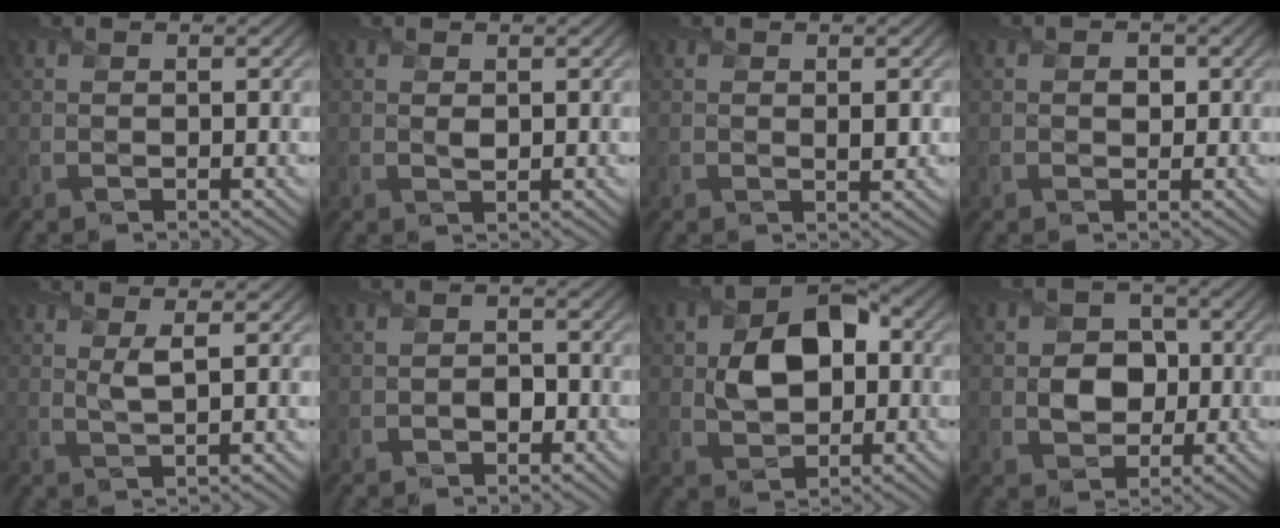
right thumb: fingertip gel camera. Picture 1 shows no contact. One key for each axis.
{"total": 0.9, "fx": 0.3, "fy": 0.6, "fz": 0.6, "tx": -0.012, "ty": -0.005, "tz": 0.006}
{"total": 1.3, "fx": 0.0, "fy": 0.7, "fz": 1.0, "tx": -0.014, "ty": -0.008, "tz": 0.002}
{"total": 1.3, "fx": 0.1, "fy": 1.1, "fz": 0.6, "tx": -0.008, "ty": -0.007, "tz": -0.002}
{"total": 2.2, "fx": 1.1, "fy": 0.3, "fz": 1.9, "tx": -0.039, "ty": 0.000, "tz": 0.021}
{"total": 1.7, "fx": -0.8, "fy": 1.2, "fz": 0.9, "tx": -0.014, "ty": -0.003, "tz": -0.014}
{"total": 8.0, "fx": 0.5, "fy": 5.6, "fz": 5.7, "tx": -0.099, "ty": 0.007, "tz": 0.006}
{"total": 5.0, "fx": -0.4, "fy": 4.2, "fz": 2.6, "tx": -0.050, "ty": -0.003, "tz": -0.019}